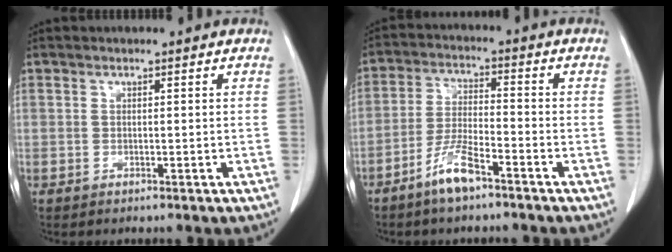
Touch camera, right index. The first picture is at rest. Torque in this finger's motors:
{"motor_torque": [0.60, -0.52, 0.17, 0.07]}